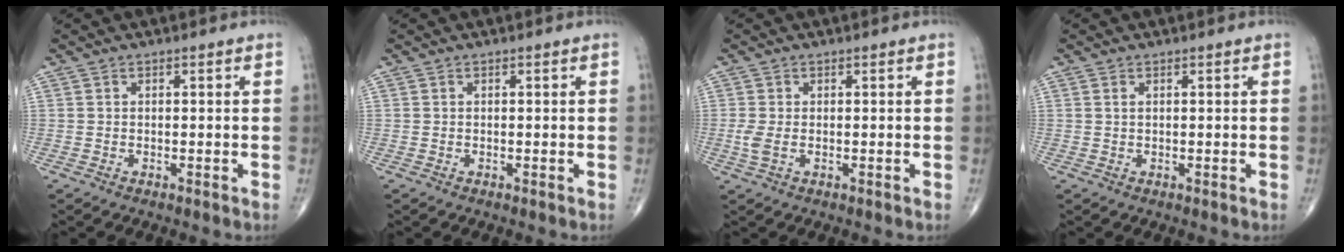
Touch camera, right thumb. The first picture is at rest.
{"total": 0.0}
{"total": 2.4, "force": [-0.2, 1.3, 2.0], "torque": [-0.059, -0.003, -0.003]}
{"total": 0.6, "force": [0.3, 0.2, 0.4], "torque": [-0.010, 0.005, 0.007]}